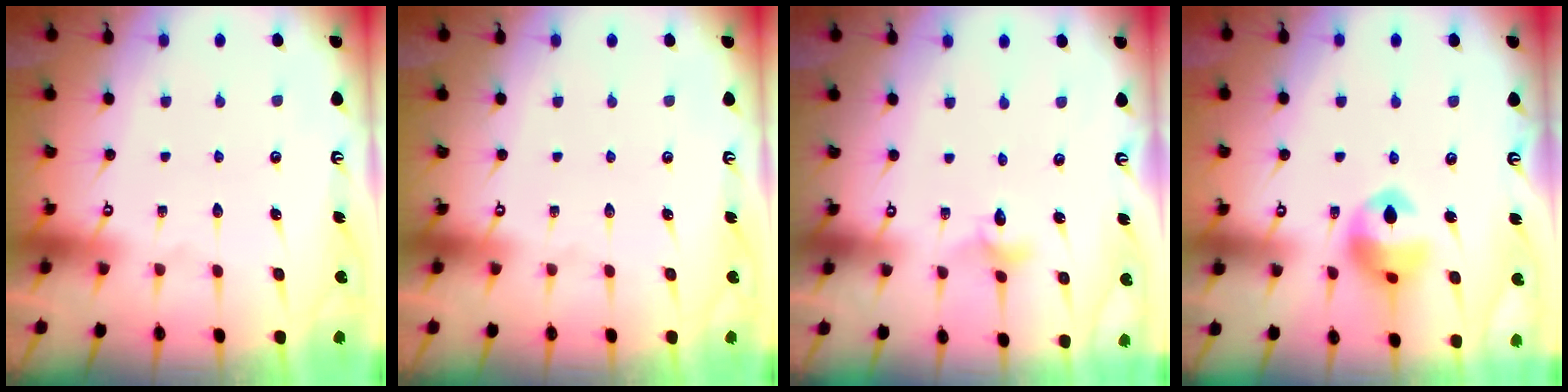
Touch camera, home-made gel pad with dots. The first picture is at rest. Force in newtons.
{"total": 0.0}
{"total": 3.1, "press": 3.1, "slide": 0.3}
{"total": 12.2, "press": 12.1, "slide": 1.6}